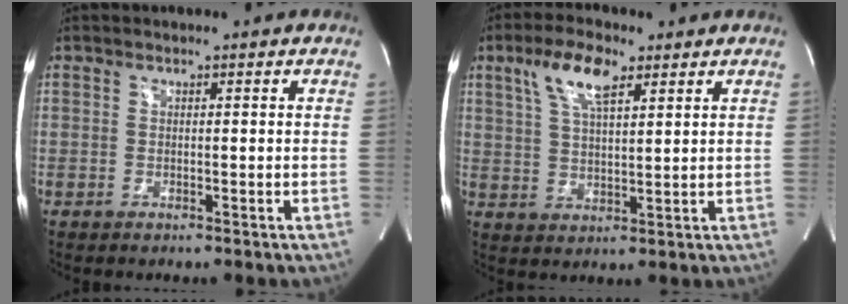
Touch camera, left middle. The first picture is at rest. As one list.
[{"total": 7.9, "force": [4.2, 2.4, 6.2], "torque": [-0.128, 0.012, 0.081]}]